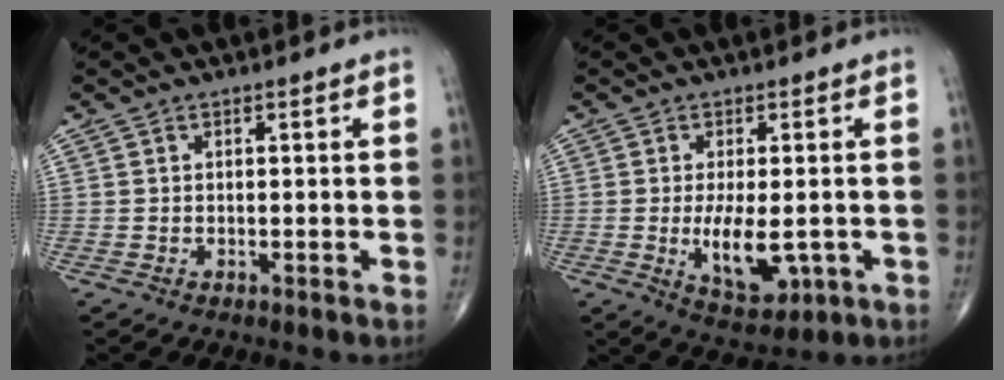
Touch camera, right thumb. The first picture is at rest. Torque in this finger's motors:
{"motor_torque": [2.75, 2.26, 1.10, 0.01, 0.25]}